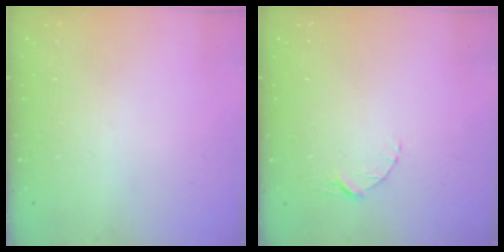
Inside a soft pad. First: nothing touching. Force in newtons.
{"total": 3.8, "press": 3.8, "slide": 0.4}